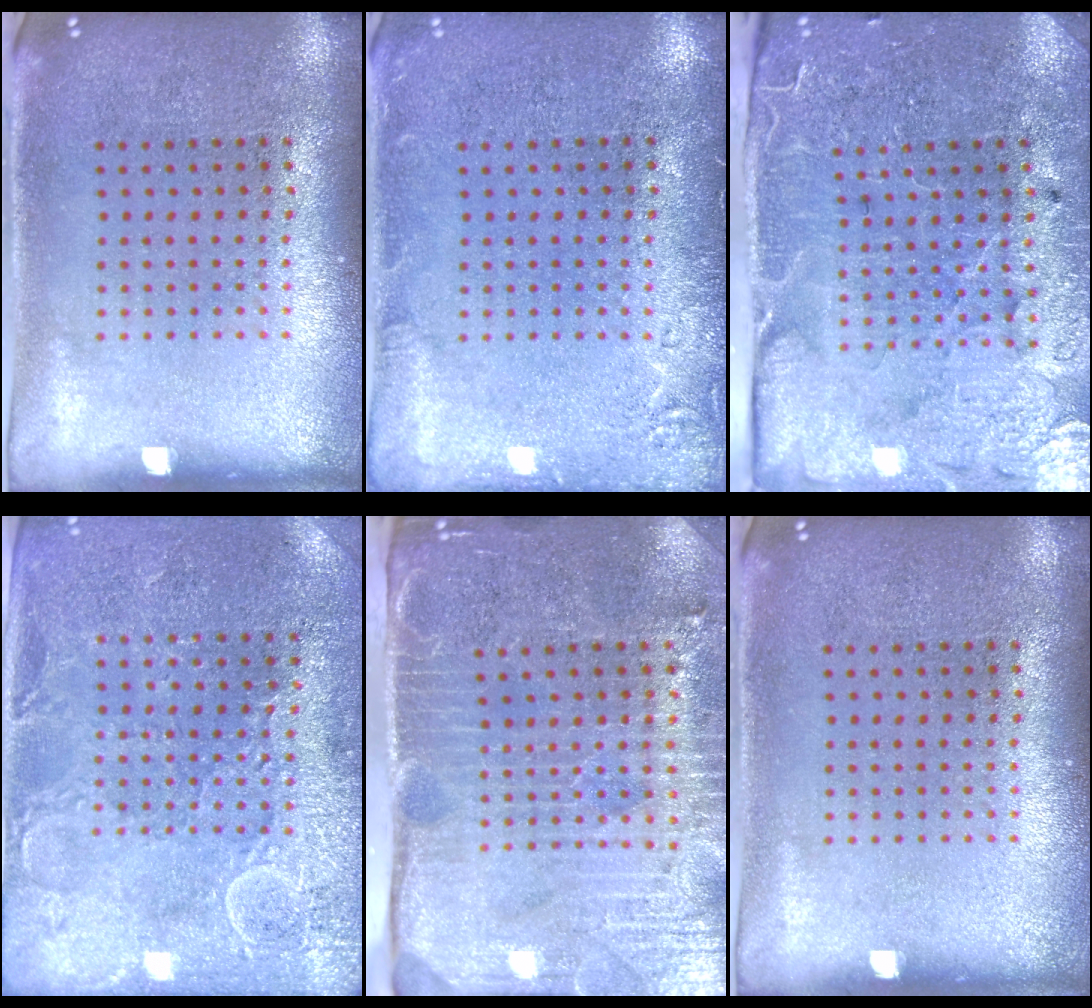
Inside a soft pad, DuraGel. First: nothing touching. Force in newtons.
{"total": 1.9, "press": 1.8, "slide": 0.3}
{"total": 3.4, "press": 3.4, "slide": 0.6}
{"total": 2.9, "press": 2.8, "slide": 0.4}
{"total": 4.4, "press": 3.7, "slide": 2.3}
{"total": 0.0}